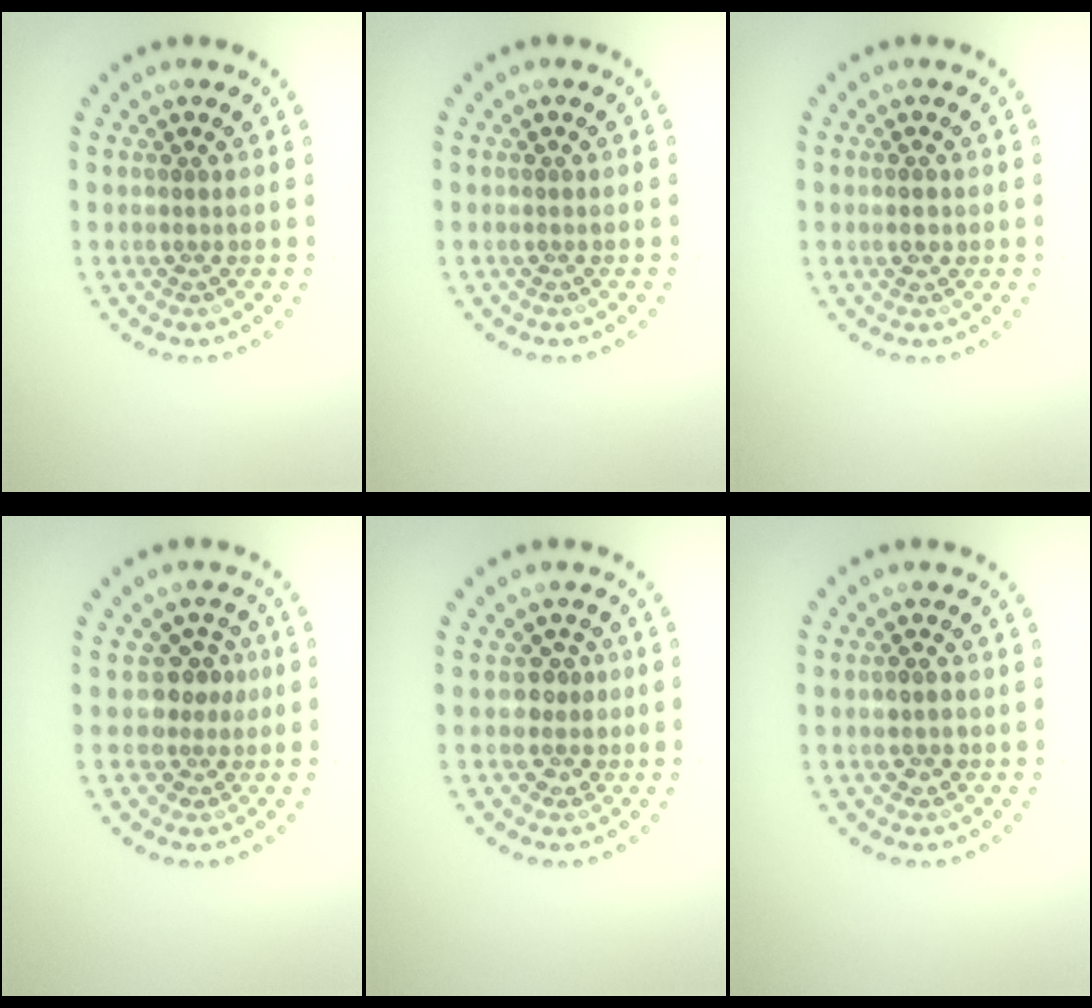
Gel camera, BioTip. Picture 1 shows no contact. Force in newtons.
{"total": 0.0}
{"total": 1.4, "press": 1.4, "slide": 0.1}
{"total": 2.7, "press": 2.0, "slide": 1.8}
{"total": 2.0, "press": 1.7, "slide": 1.1}
{"total": 1.5, "press": 1.5, "slide": 0.4}